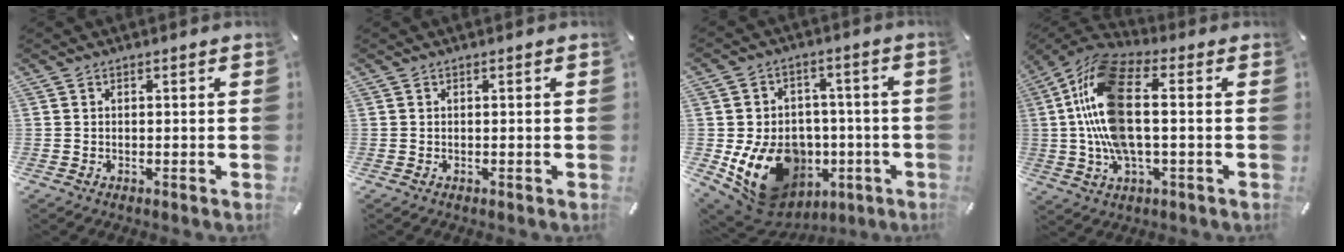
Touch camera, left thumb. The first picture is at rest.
{"total": 0.0}
{"total": 17.3, "force": [-4.6, 13.9, 9.2], "torque": [-0.172, 0.012, -0.061]}
{"total": 17.8, "force": [0.8, 8.3, 15.7], "torque": [-0.339, -0.005, 0.010]}